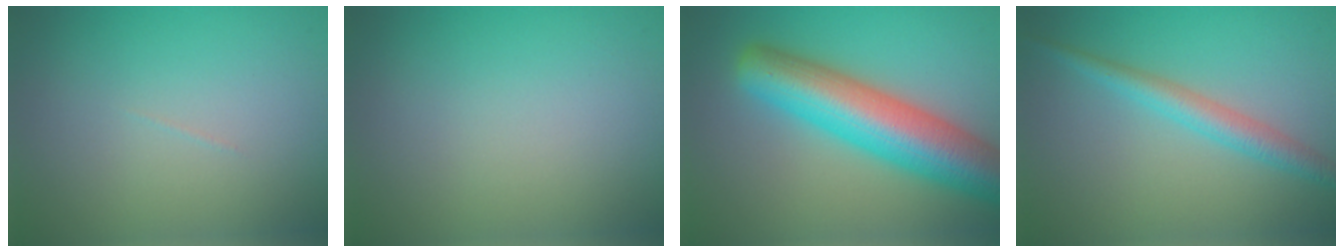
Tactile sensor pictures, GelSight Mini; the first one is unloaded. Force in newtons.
{"total": 0.0}
{"total": 10.2, "press": 10.2, "slide": 0.4}
{"total": 2.9, "press": 2.9, "slide": 0.0}